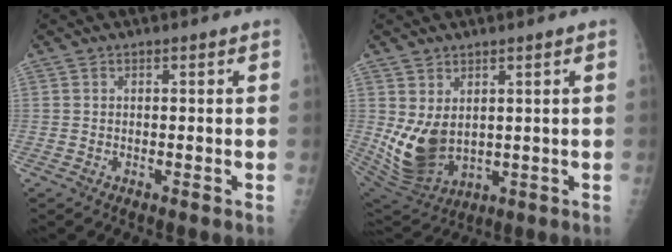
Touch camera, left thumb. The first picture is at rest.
{"total": 10.3, "force": [1.5, 6.9, 7.5], "torque": [-0.133, -0.024, 0.055]}